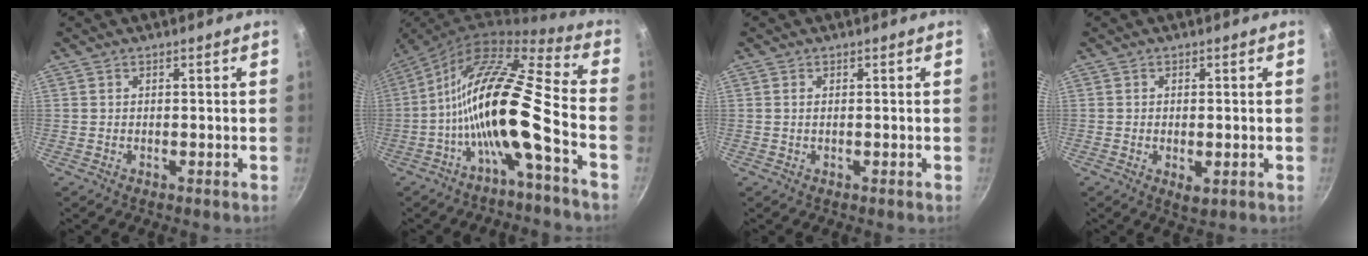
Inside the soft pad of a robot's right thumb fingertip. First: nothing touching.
{"total": 15.2, "force": [-5.6, 1.9, 14.1], "torque": [-0.249, 0.051, -0.119]}
{"total": 0.6, "force": [0.2, 0.2, 0.5], "torque": [-0.010, 0.001, 0.002]}
{"total": 2.9, "force": [-0.6, 1.5, 2.4], "torque": [-0.039, -0.010, -0.007]}